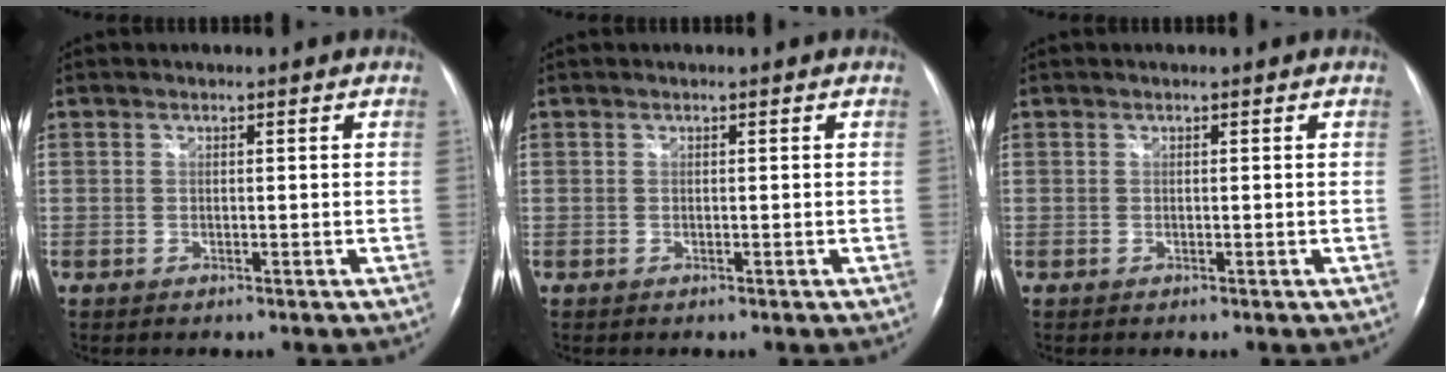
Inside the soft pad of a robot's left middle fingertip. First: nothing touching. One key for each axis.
{"total": 0.0}
{"total": 0.0}